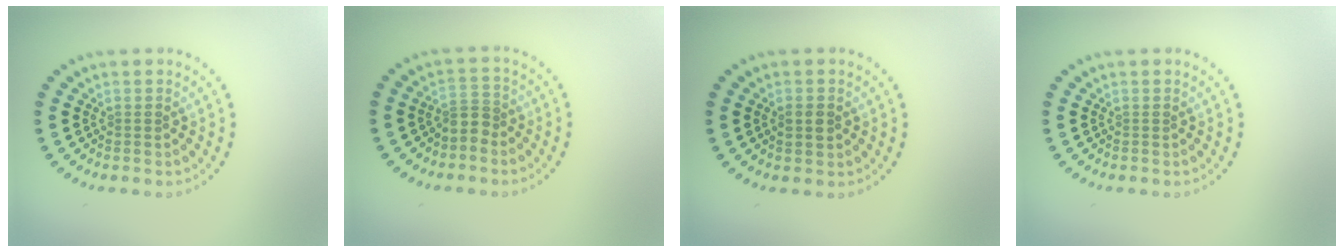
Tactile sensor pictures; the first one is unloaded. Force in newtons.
{"total": 2.2, "press": 1.7, "slide": 1.3}
{"total": 1.2, "press": 1.2, "slide": 0.1}
{"total": 0.0}